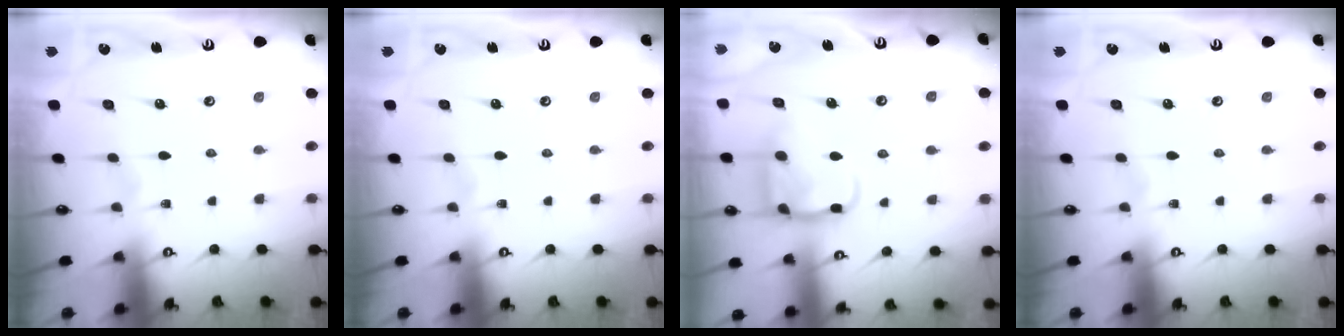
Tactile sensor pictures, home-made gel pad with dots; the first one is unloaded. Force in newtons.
{"total": 0.0}
{"total": 12.9, "press": 12.8, "slide": 1.4}
{"total": 0.0}